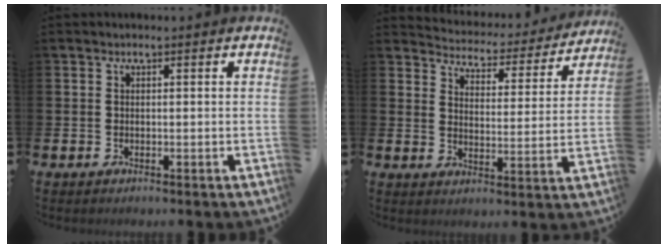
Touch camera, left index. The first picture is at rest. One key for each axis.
{"total": 4.7, "fx": 4.6, "fy": 1.0, "fz": 0.4, "tx": -0.032, "ty": -0.044, "tz": 0.074}